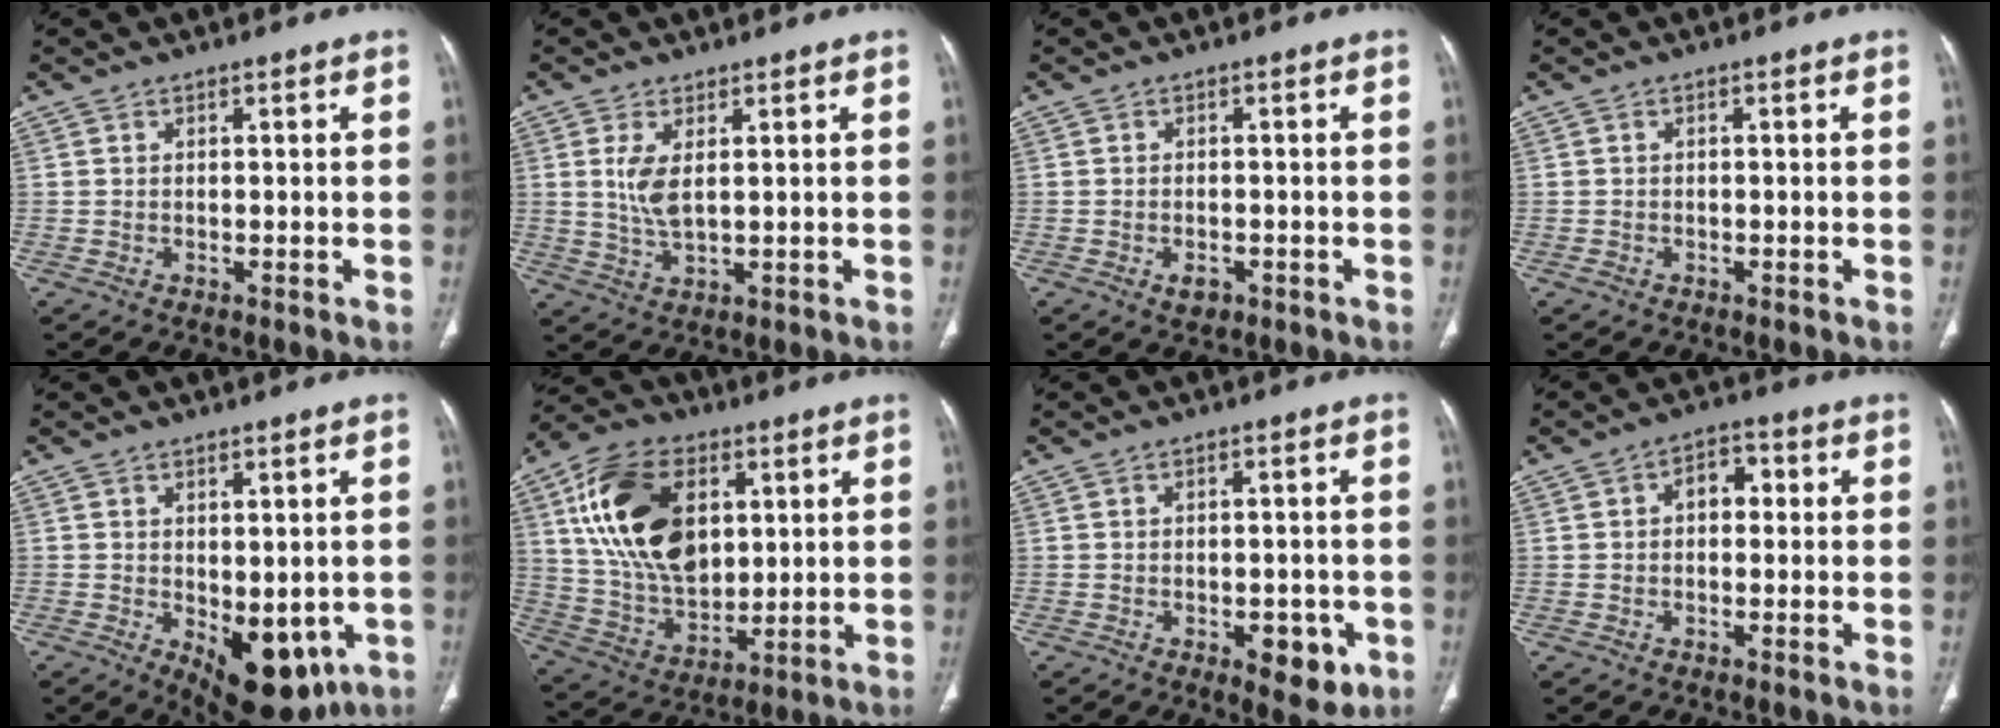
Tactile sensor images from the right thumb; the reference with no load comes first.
{"total": 5.1, "force": [1.2, 1.9, 4.5], "torque": [-0.103, -0.013, 0.033]}
{"total": 2.4, "force": [-1.1, 1.5, 1.5], "torque": [-0.020, 0.004, -0.012]}
{"total": 0.6, "force": [-0.4, 0.5, 0.2], "torque": [-0.005, 0.004, -0.007]}
{"total": 12.0, "force": [-3.6, 6.3, 9.5], "torque": [-0.098, -0.007, -0.031]}
{"total": 21.0, "force": [6.0, 13.2, 15.2], "torque": [-0.255, -0.013, 0.116]}
{"total": 7.1, "force": [-2.7, 3.6, 5.5], "torque": [-0.051, 0.005, -0.025]}
{"total": 4.7, "force": [0.4, 3.1, 3.4], "torque": [-0.035, 0.017, -0.003]}